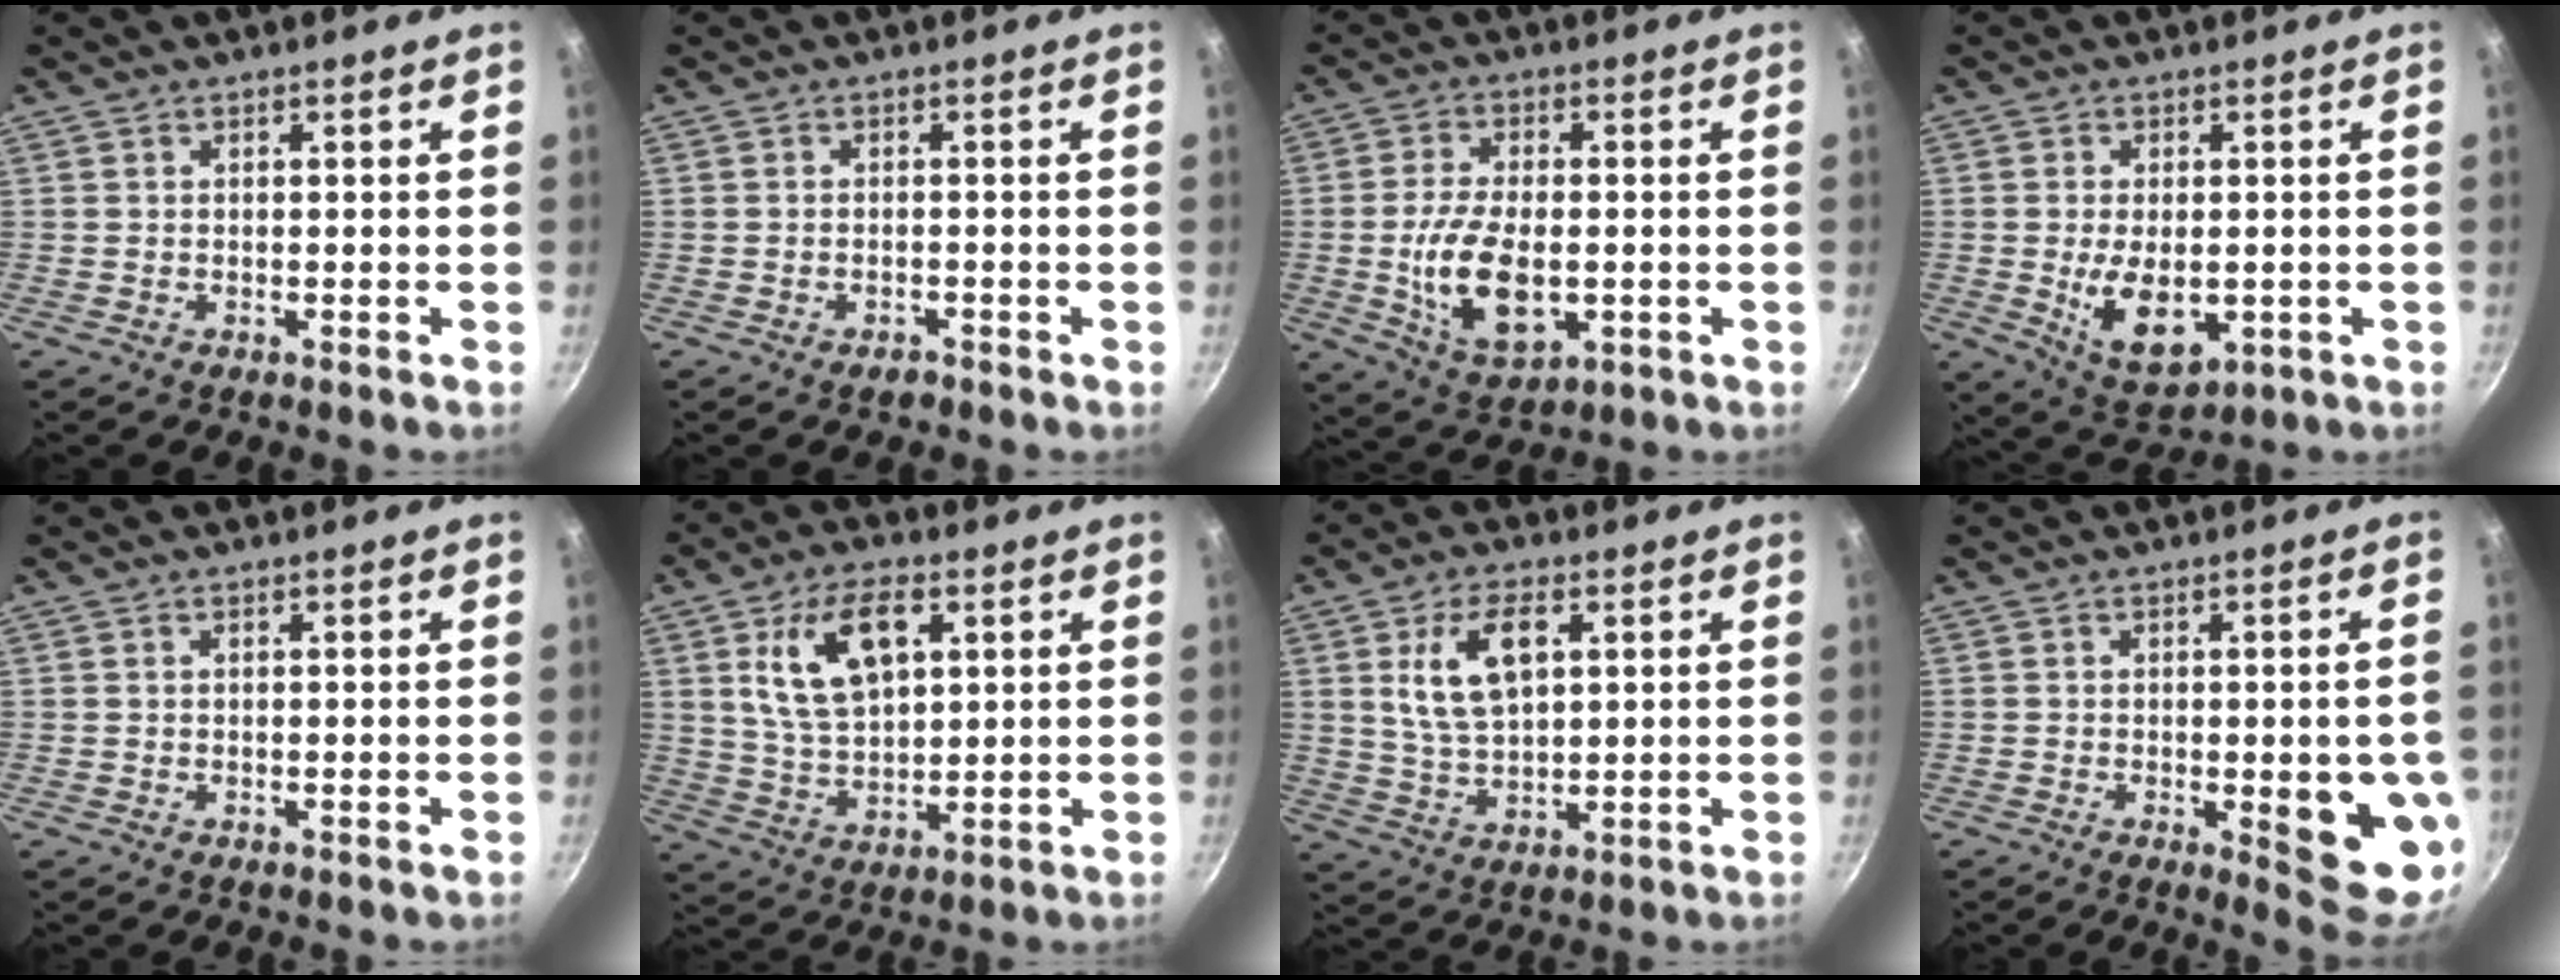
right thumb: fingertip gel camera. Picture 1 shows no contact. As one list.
[{"total": 1.2, "force": [-0.9, 0.6, 0.5], "torque": [-0.011, 0.004, -0.014]}, {"total": 12.6, "force": [-1.7, 6.7, 10.6], "torque": [-0.190, -0.007, -0.020]}, {"total": 9.8, "force": [-1.5, 5.5, 8.0], "torque": [-0.119, -0.014, -0.008]}, {"total": 0.0}, {"total": 12.8, "force": [4.5, 6.8, 9.9], "torque": [-0.167, -0.009, 0.090]}, {"total": 10.3, "force": [3.2, 5.4, 8.2], "torque": [-0.147, -0.005, 0.065]}, {"total": 12.9, "force": [-2.7, 4.0, 12.0], "torque": [-0.127, -0.013, -0.019]}]